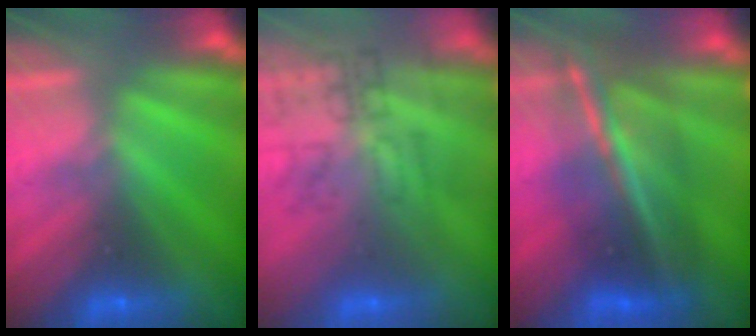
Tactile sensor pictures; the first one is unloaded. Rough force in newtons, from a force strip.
{"total": 4.6}
{"total": 7.4}